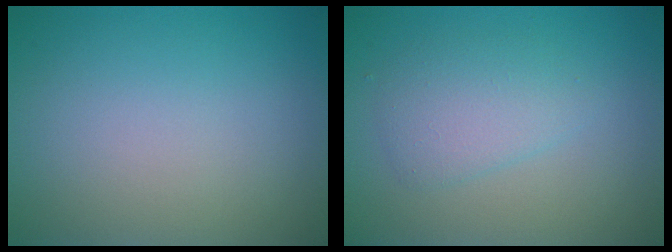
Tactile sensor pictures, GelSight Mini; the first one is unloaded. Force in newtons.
{"total": 2.6, "press": 2.6, "slide": 0.1}